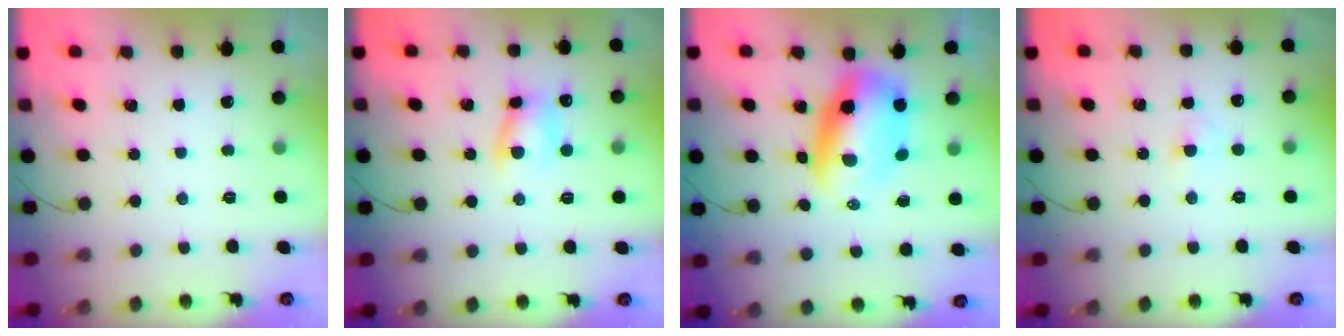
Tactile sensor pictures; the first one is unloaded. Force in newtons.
{"total": 7.0, "press": 6.9, "slide": 1.2}
{"total": 9.5, "press": 9.3, "slide": 2.3}
{"total": 2.3, "press": 2.1, "slide": 1.0}